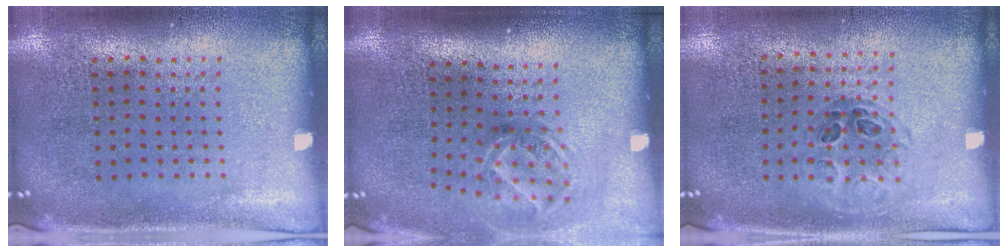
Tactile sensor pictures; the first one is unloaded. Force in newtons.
{"total": 1.9, "press": 1.3, "slide": 1.4}
{"total": 1.0, "press": 0.7, "slide": 0.6}